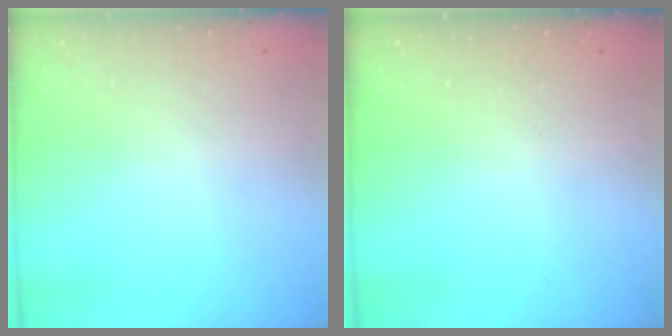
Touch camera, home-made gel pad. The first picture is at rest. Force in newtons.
{"total": 0.0}